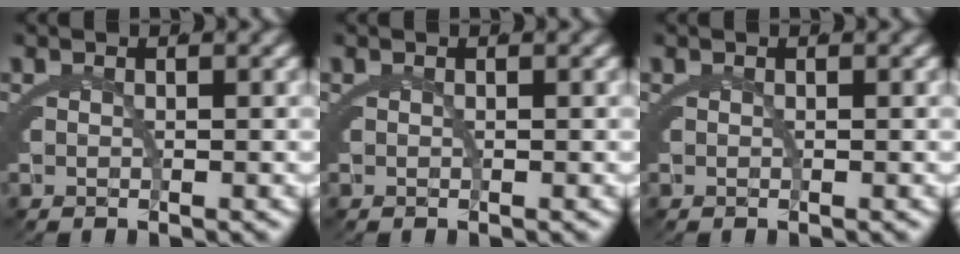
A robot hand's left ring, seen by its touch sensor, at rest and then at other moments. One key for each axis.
{"total": 0.0}
{"total": 0.0}